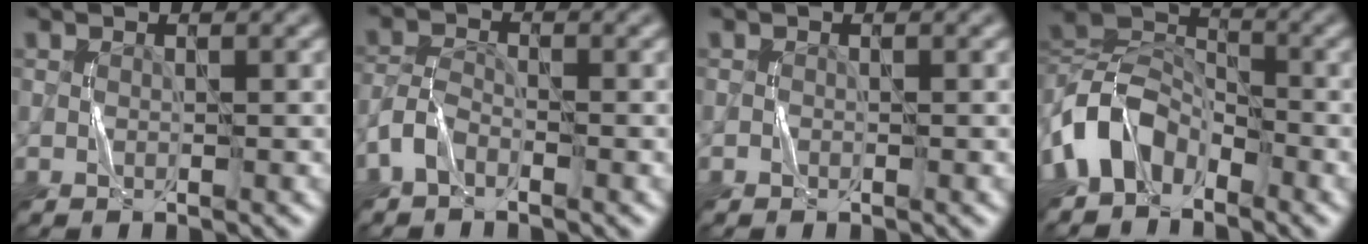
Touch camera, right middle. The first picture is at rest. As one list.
[{"total": 2.2, "force": [-1.5, 1.0, 1.2], "torque": [-0.025, 0.005, -0.040]}, {"total": 0.0}, {"total": 6.7, "force": [-3.6, 4.4, 3.4], "torque": [-0.063, 0.006, -0.088]}]